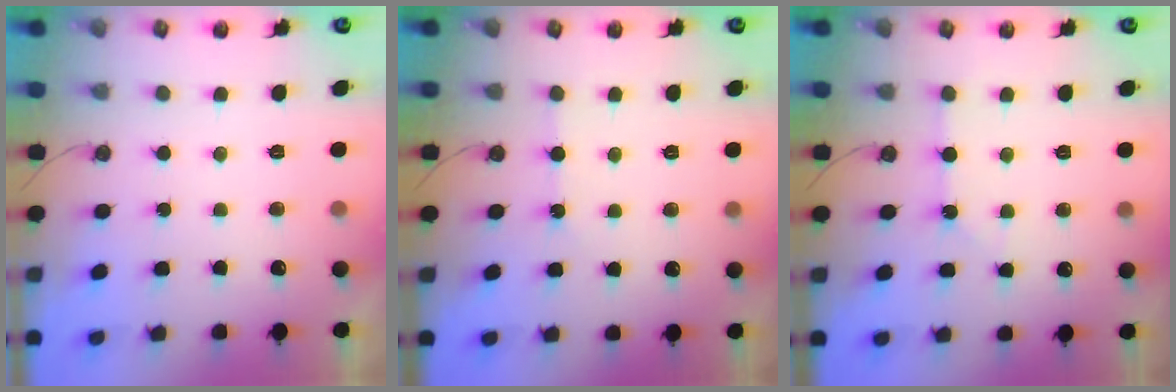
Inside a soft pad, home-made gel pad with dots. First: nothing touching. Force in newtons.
{"total": 2.4, "press": 2.4, "slide": 0.2}
{"total": 3.5, "press": 3.4, "slide": 0.7}